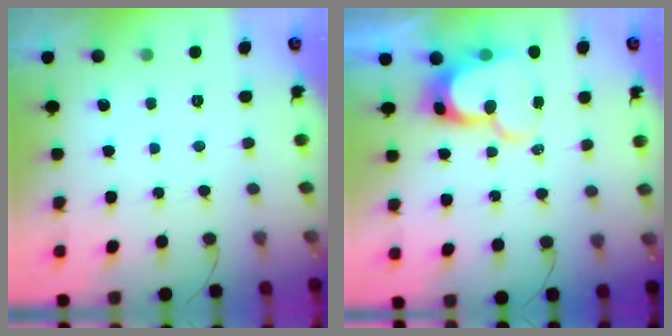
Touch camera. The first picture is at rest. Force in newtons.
{"total": 13.2, "press": 13.1, "slide": 1.3}